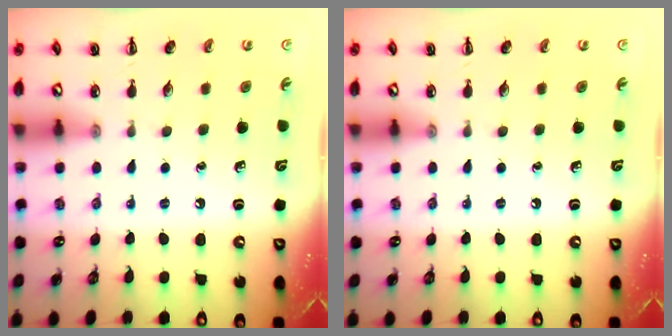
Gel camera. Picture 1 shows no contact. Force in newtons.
{"total": 0.0}